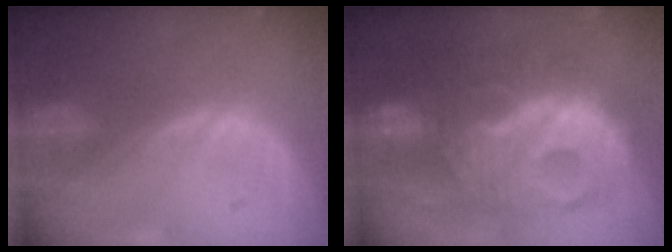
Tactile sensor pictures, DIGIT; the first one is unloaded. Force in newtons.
{"total": 13.0, "press": 13.0, "slide": 1.0}